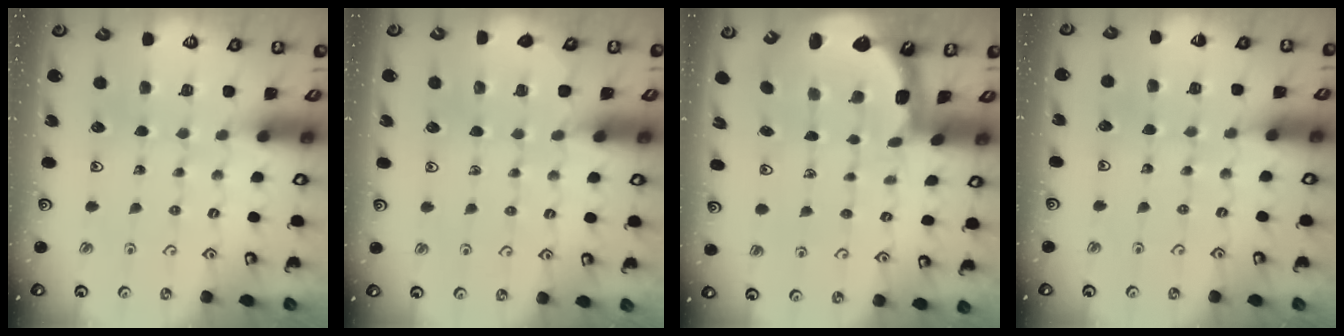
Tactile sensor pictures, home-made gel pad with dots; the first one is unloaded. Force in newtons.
{"total": 1.6, "press": 1.5, "slide": 0.3}
{"total": 2.7, "press": 1.4, "slide": 2.3}
{"total": 2.4, "press": 2.4, "slide": 0.5}